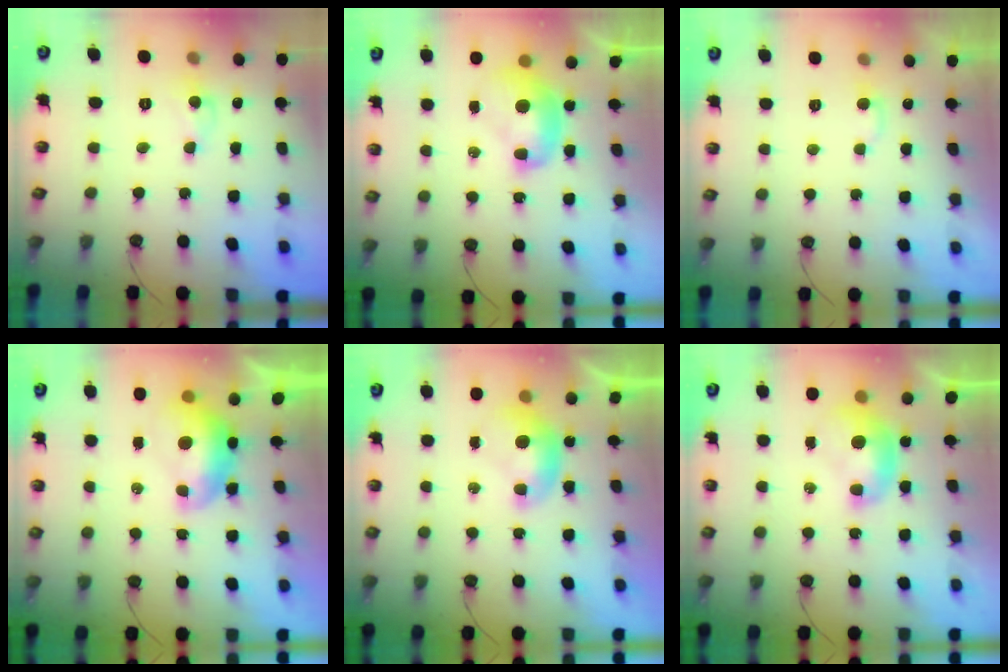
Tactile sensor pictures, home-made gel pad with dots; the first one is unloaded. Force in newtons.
{"total": 2.4, "press": 2.4, "slide": 0.3}
{"total": 2.4, "press": 2.4, "slide": 0.4}
{"total": 2.0, "press": 1.9, "slide": 0.7}
{"total": 0.0}
{"total": 1.5, "press": 1.5, "slide": 0.1}